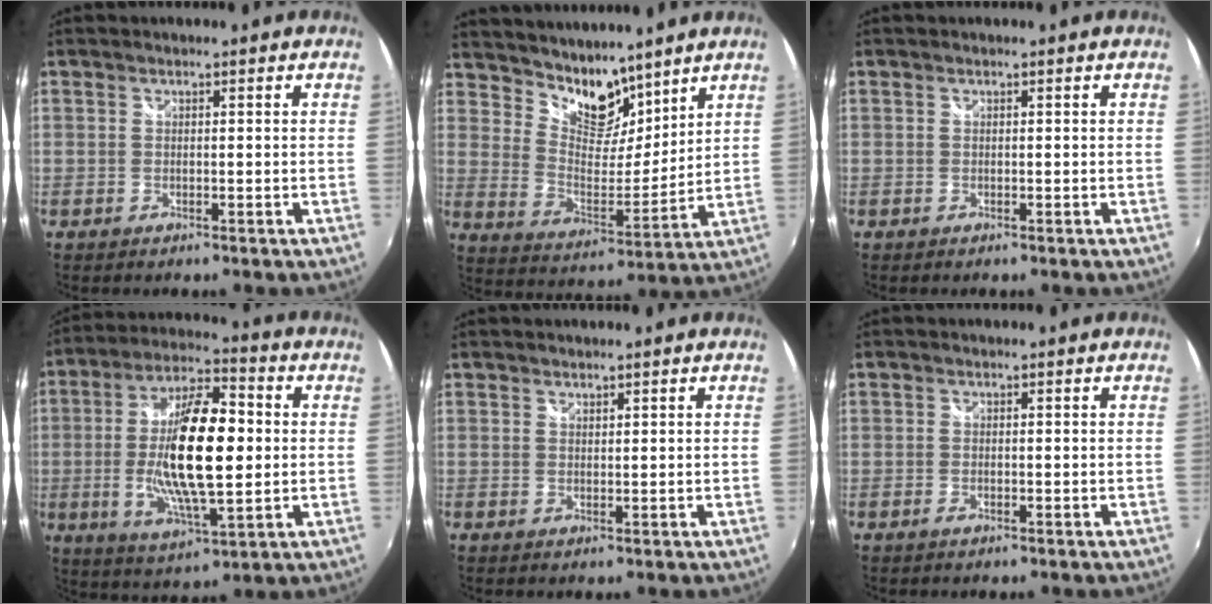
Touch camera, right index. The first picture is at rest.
{"total": 11.1, "force": [9.1, 5.0, 4.0], "torque": [-0.070, -0.003, 0.167]}
{"total": 0.0}
{"total": 18.0, "force": [-0.4, 5.9, 17.0], "torque": [-0.323, 0.001, -0.008]}
{"total": 0.7, "force": [0.7, 0.2, 0.1], "torque": [0.000, 0.000, 0.013]}
{"total": 0.8, "force": [-0.4, 0.3, 0.6], "torque": [-0.012, -0.002, -0.008]}